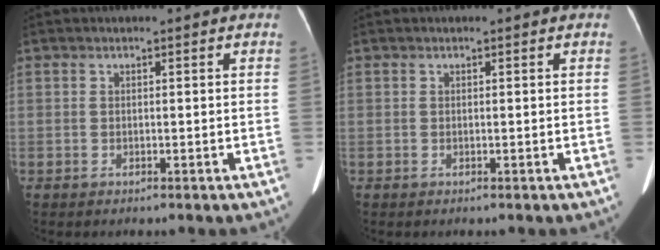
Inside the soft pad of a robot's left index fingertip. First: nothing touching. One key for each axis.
{"total": 0.0}